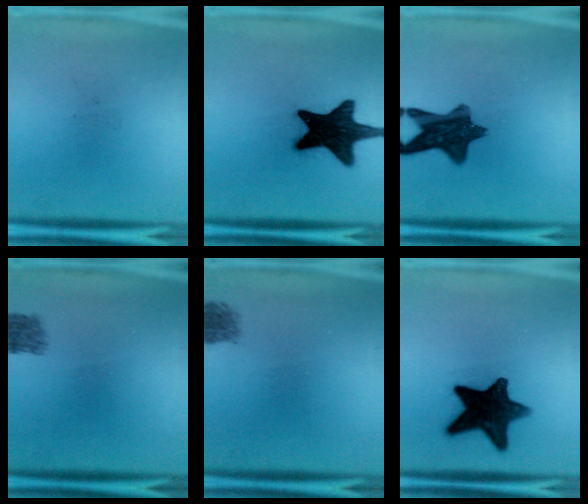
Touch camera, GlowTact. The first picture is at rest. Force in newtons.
{"total": 18.6}
{"total": 11.2}
{"total": 2.5}
{"total": 1.8}
{"total": 14.7}